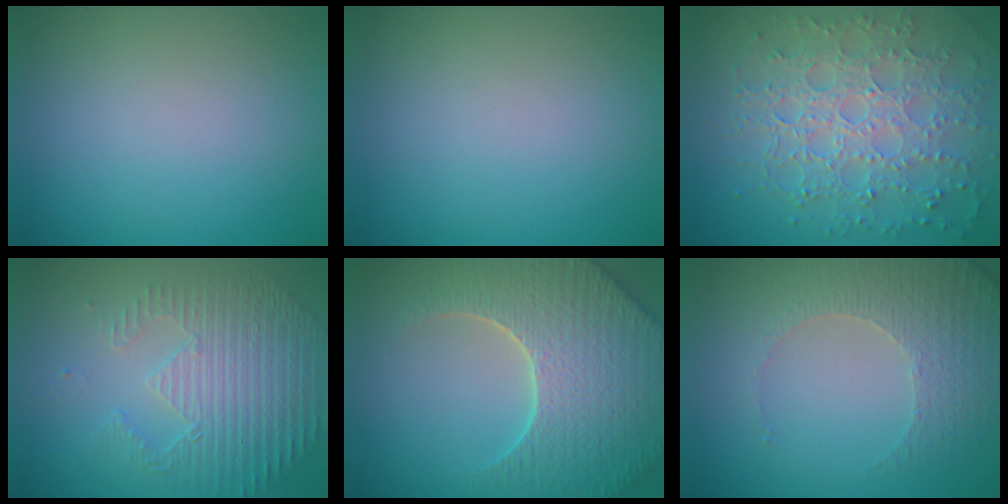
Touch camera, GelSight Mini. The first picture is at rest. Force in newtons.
{"total": 0.0}
{"total": 7.8, "press": 5.7, "slide": 5.4}
{"total": 5.0, "press": 3.5, "slide": 3.5}
{"total": 7.7, "press": 7.4, "slide": 2.2}
{"total": 4.8, "press": 3.5, "slide": 3.4}